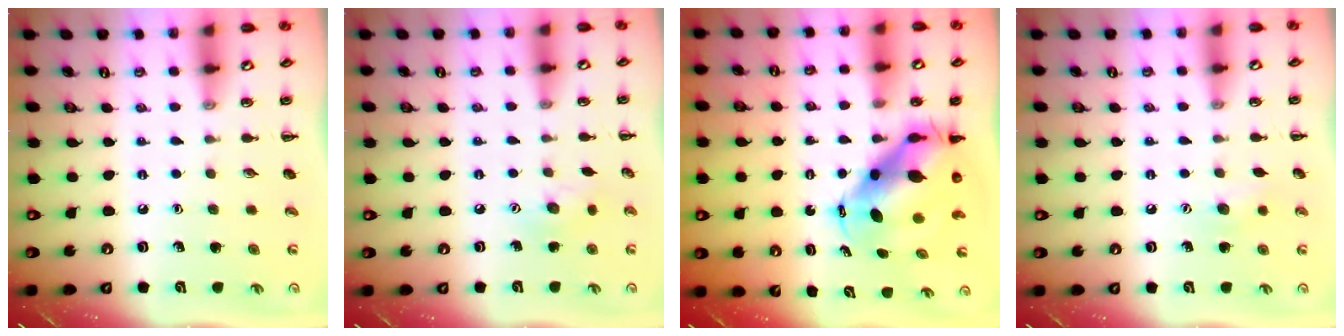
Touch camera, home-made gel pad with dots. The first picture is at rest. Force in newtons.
{"total": 7.0, "press": 7.0, "slide": 0.9}
{"total": 8.8, "press": 8.5, "slide": 2.2}
{"total": 6.6, "press": 6.4, "slide": 1.6}